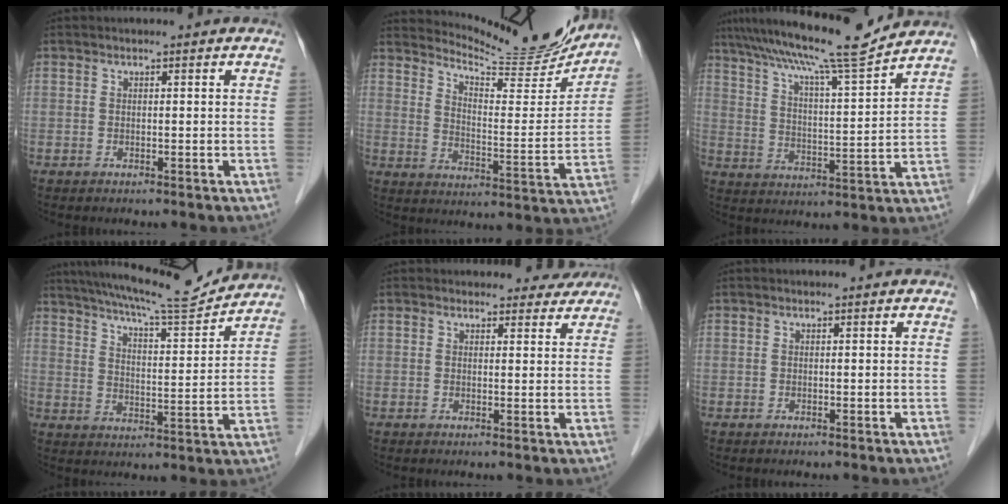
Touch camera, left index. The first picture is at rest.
{"total": 13.0, "force": [12.8, 0.4, 2.3], "torque": [-0.039, -0.073, 0.163]}
{"total": 12.5, "force": [10.5, -1.0, 6.8], "torque": [-0.116, -0.012, 0.157]}
{"total": 13.0, "force": [12.0, 0.2, 5.2], "torque": [-0.089, -0.023, 0.168]}
{"total": 1.8, "force": [1.2, 1.4, -0.2], "torque": [0.019, -0.020, -0.014]}
{"total": 0.0}